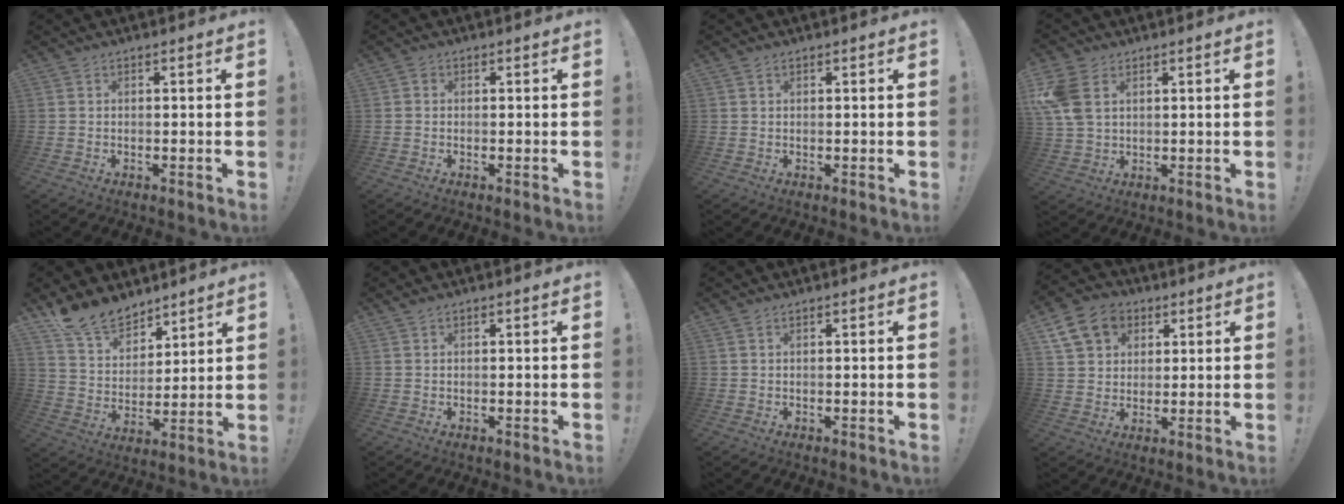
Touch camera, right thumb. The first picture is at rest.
{"total": 0.7, "force": [-0.2, 0.6, 0.2], "torque": [-0.006, 0.003, -0.003]}
{"total": 0.6, "force": [0.4, 0.3, 0.2], "torque": [0.003, -0.002, 0.007]}
{"total": 9.7, "force": [3.5, 6.6, 6.2], "torque": [-0.132, -0.008, 0.069]}
{"total": 14.1, "force": [11.7, 7.1, 3.5], "torque": [-0.076, -0.085, 0.226]}
{"total": 0.7, "force": [0.6, 0.0, 0.4], "torque": [-0.002, -0.003, 0.010]}
{"total": 0.5, "force": [0.4, 0.0, 0.4], "torque": [-0.012, 0.003, 0.008]}
{"total": 12.9, "force": [5.5, 10.0, 5.9], "torque": [-0.085, -0.018, 0.112]}